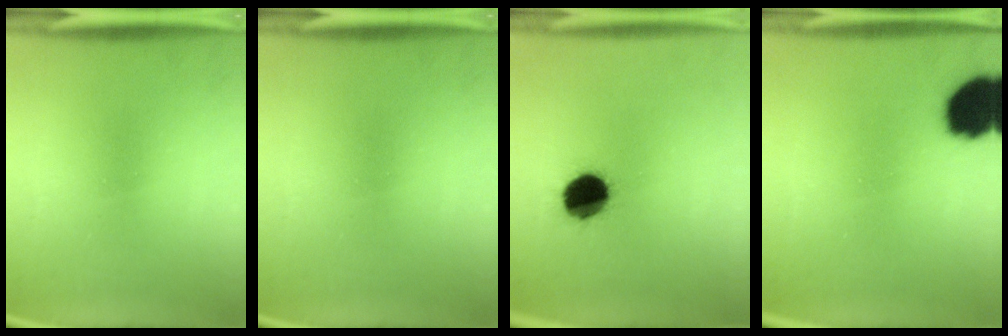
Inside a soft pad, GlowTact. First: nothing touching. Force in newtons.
{"total": 0.0}
{"total": 11.6}
{"total": 14.1}